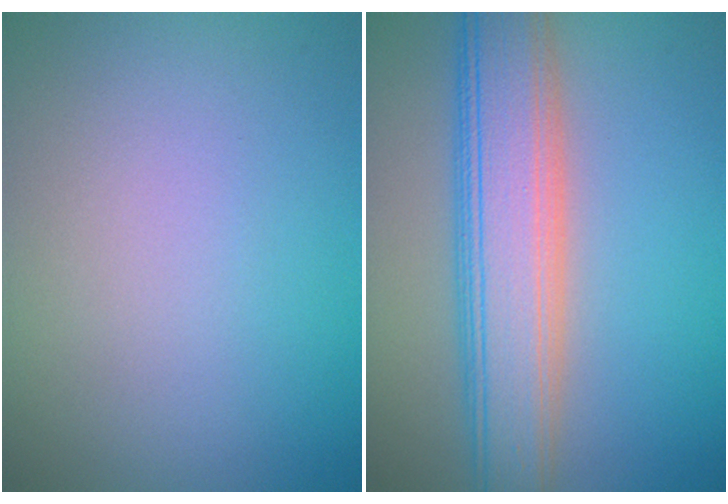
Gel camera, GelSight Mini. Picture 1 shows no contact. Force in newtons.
{"total": 8.0, "press": 8.0, "slide": 0.5}